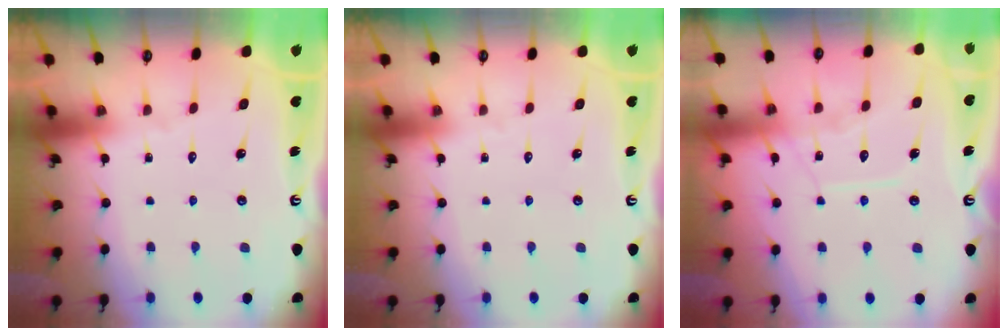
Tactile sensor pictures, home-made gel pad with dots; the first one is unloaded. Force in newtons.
{"total": 0.0}
{"total": 10.6, "press": 10.5, "slide": 1.0}